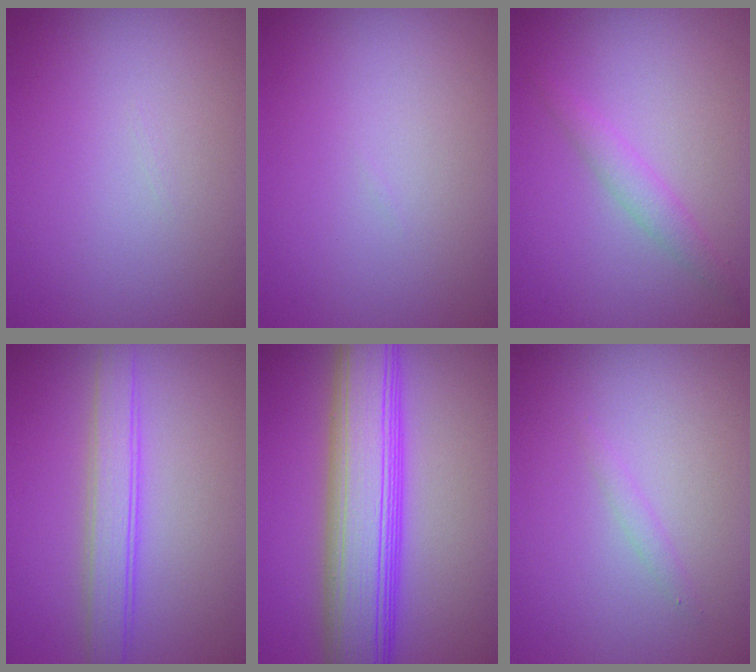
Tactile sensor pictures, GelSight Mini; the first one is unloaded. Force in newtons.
{"total": 0.0}
{"total": 1.7, "press": 1.7, "slide": 0.0}
{"total": 3.2, "press": 3.2, "slide": 0.4}
{"total": 9.8, "press": 9.8, "slide": 0.3}
{"total": 0.7, "press": 0.7, "slide": 0.1}